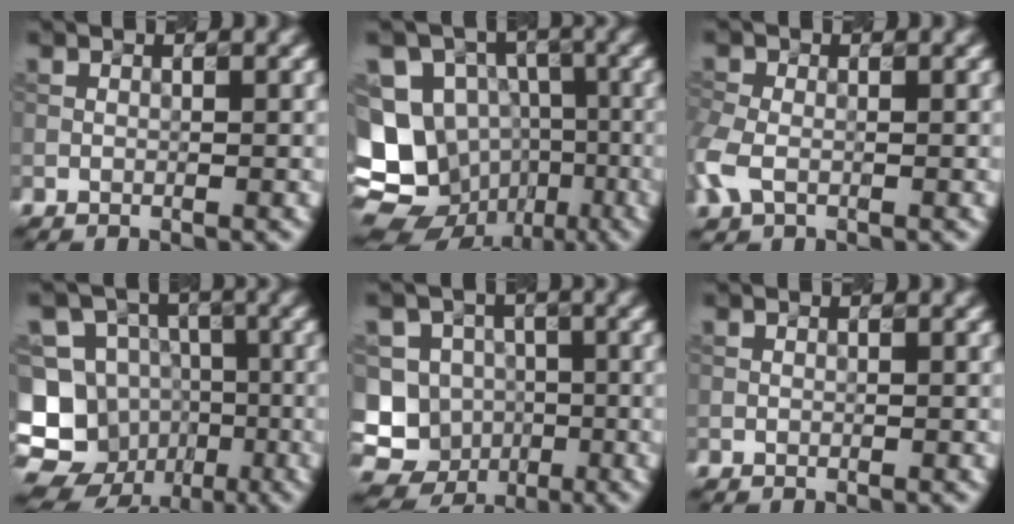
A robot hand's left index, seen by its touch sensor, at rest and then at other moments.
{"total": 14.0, "force": [-4.5, 12.0, 5.6], "torque": [-0.127, -0.007, -0.082]}
{"total": 3.4, "force": [-0.9, 2.3, 2.3], "torque": [-0.069, -0.002, -0.029]}
{"total": 17.0, "force": [-6.6, 15.1, 4.3], "torque": [-0.120, -0.011, -0.109]}
{"total": 11.9, "force": [-3.4, 11.0, 3.1], "torque": [-0.068, 0.006, -0.074]}
{"total": 0.0}